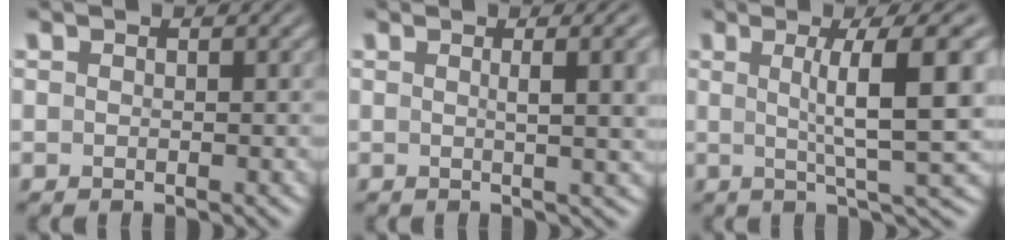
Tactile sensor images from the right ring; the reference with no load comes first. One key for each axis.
{"total": 3.1, "fx": 0.8, "fy": -0.2, "fz": 3.0, "tx": -0.031, "ty": 0.003, "tz": 0.010}
{"total": 6.8, "fx": 1.1, "fy": 0.3, "fz": 6.7, "tx": -0.088, "ty": 0.005, "tz": 0.020}